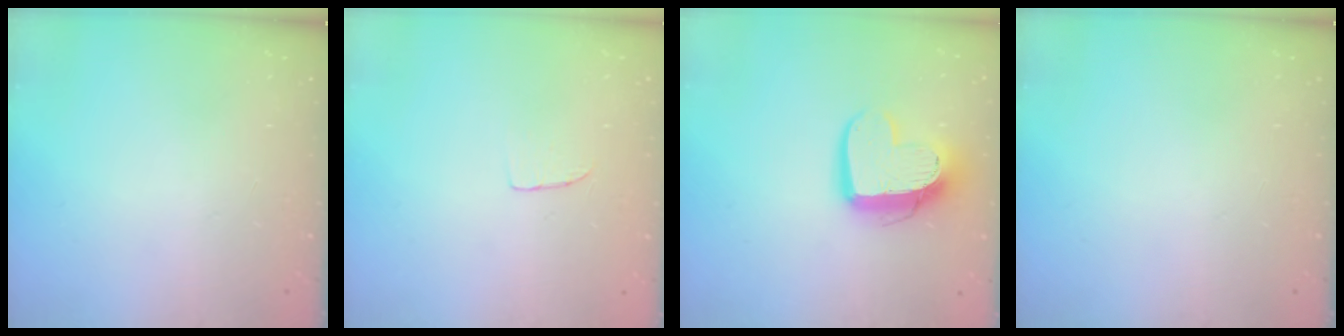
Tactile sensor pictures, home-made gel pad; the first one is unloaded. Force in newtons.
{"total": 4.1, "press": 4.0, "slide": 0.2}
{"total": 13.8, "press": 13.8, "slide": 1.2}
{"total": 0.0}